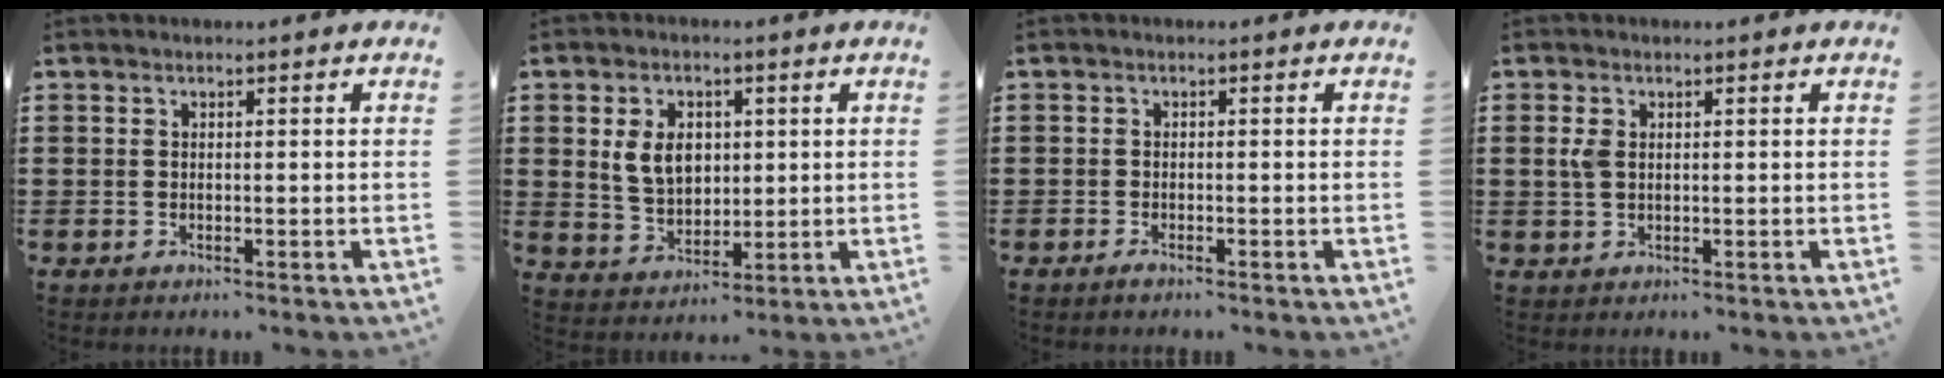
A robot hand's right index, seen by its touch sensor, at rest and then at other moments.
{"total": 6.3, "force": [1.3, 4.6, 4.1], "torque": [-0.094, 0.009, 0.019]}
{"total": 0.8, "force": [-0.7, 0.2, 0.2], "torque": [-0.008, -0.004, -0.013]}
{"total": 2.5, "force": [0.5, 1.6, 1.9], "torque": [-0.050, 0.005, 0.005]}